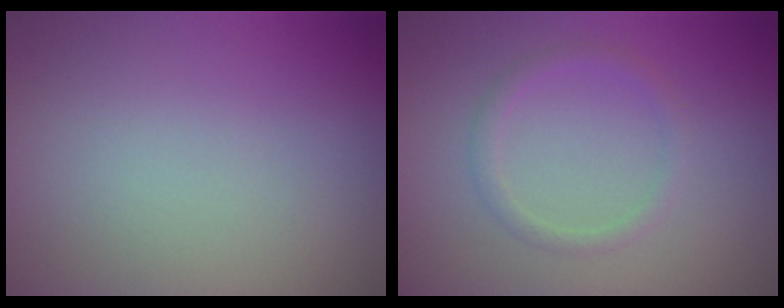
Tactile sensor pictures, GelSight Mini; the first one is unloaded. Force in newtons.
{"total": 1.3, "press": 1.3, "slide": 0.1}